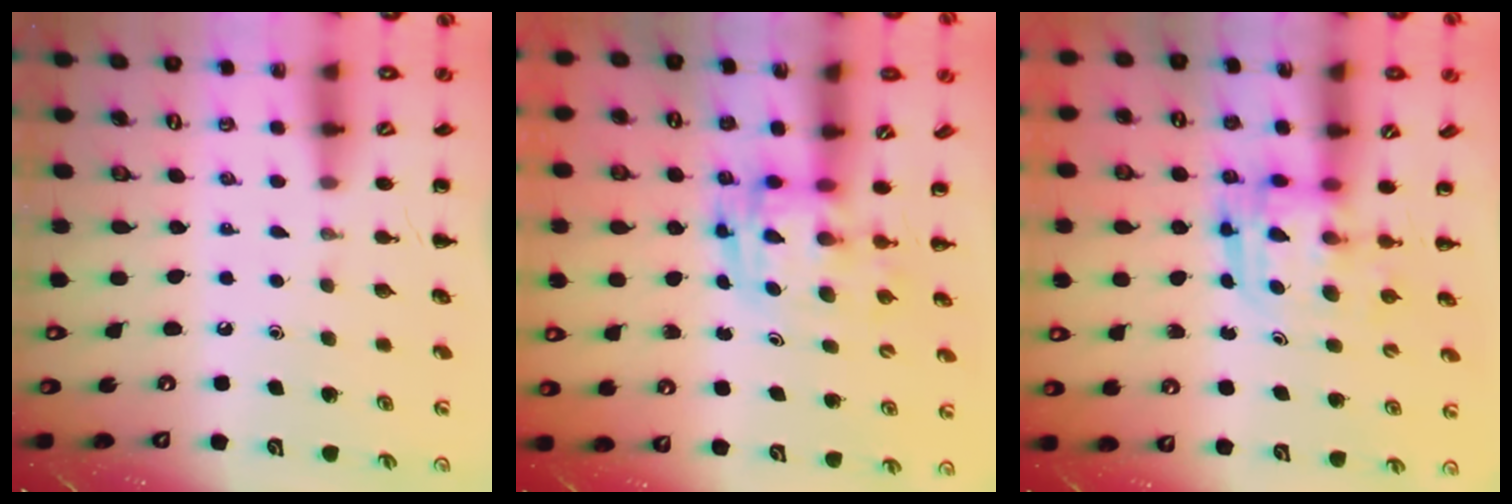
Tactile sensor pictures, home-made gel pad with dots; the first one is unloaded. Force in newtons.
{"total": 2.8, "press": 2.7, "slide": 0.5}
{"total": 3.0, "press": 3.0, "slide": 0.3}